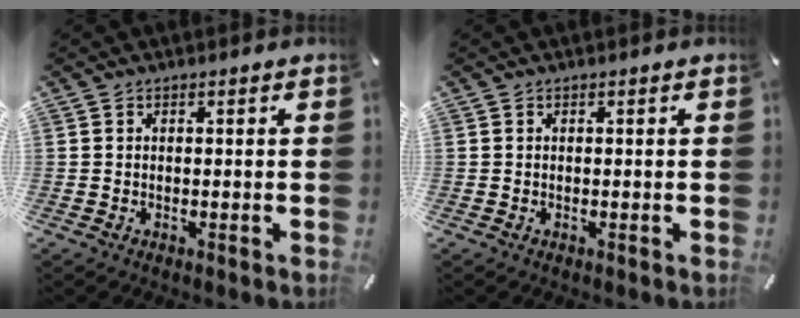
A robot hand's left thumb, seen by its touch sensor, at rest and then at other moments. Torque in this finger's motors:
{"motor_torque": [0.00, 0.00, 0.00, 0.00, 0.00]}